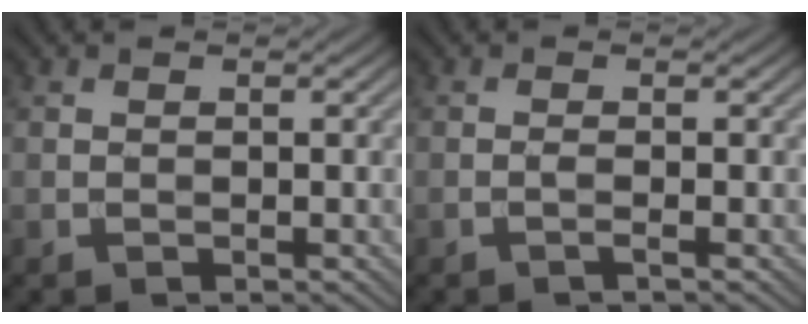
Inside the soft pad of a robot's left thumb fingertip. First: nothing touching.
{"total": 1.0, "force": [-0.4, -0.1, 0.9], "torque": [-0.017, 0.005, -0.015]}